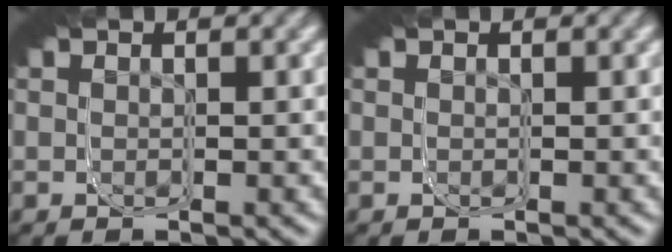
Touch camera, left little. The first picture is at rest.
{"total": 0.0}